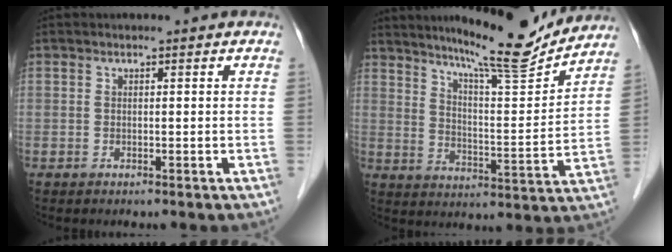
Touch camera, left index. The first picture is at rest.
{"total": 14.5, "force": [13.1, 0.1, 6.1], "torque": [-0.100, -0.015, 0.197]}